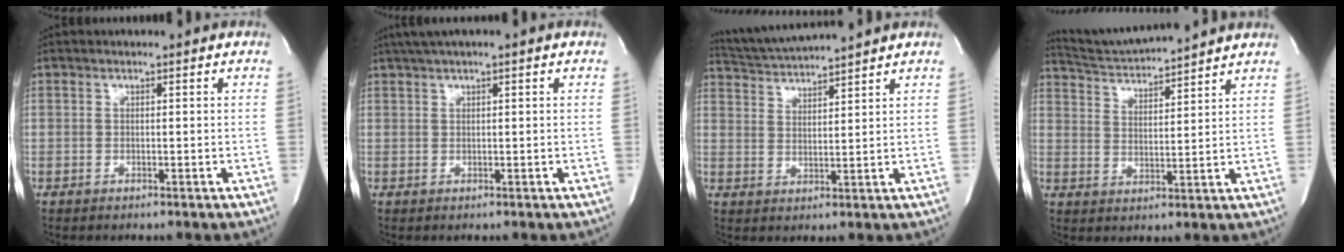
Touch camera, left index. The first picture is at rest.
{"total": 3.5, "force": [2.1, 0.1, 2.8], "torque": [-0.053, 0.016, 0.036]}
{"total": 7.7, "force": [7.3, -1.4, 1.7], "torque": [-0.041, 0.005, 0.131]}
{"total": 9.8, "force": [9.4, -1.0, 2.5], "torque": [-0.058, 0.007, 0.158]}